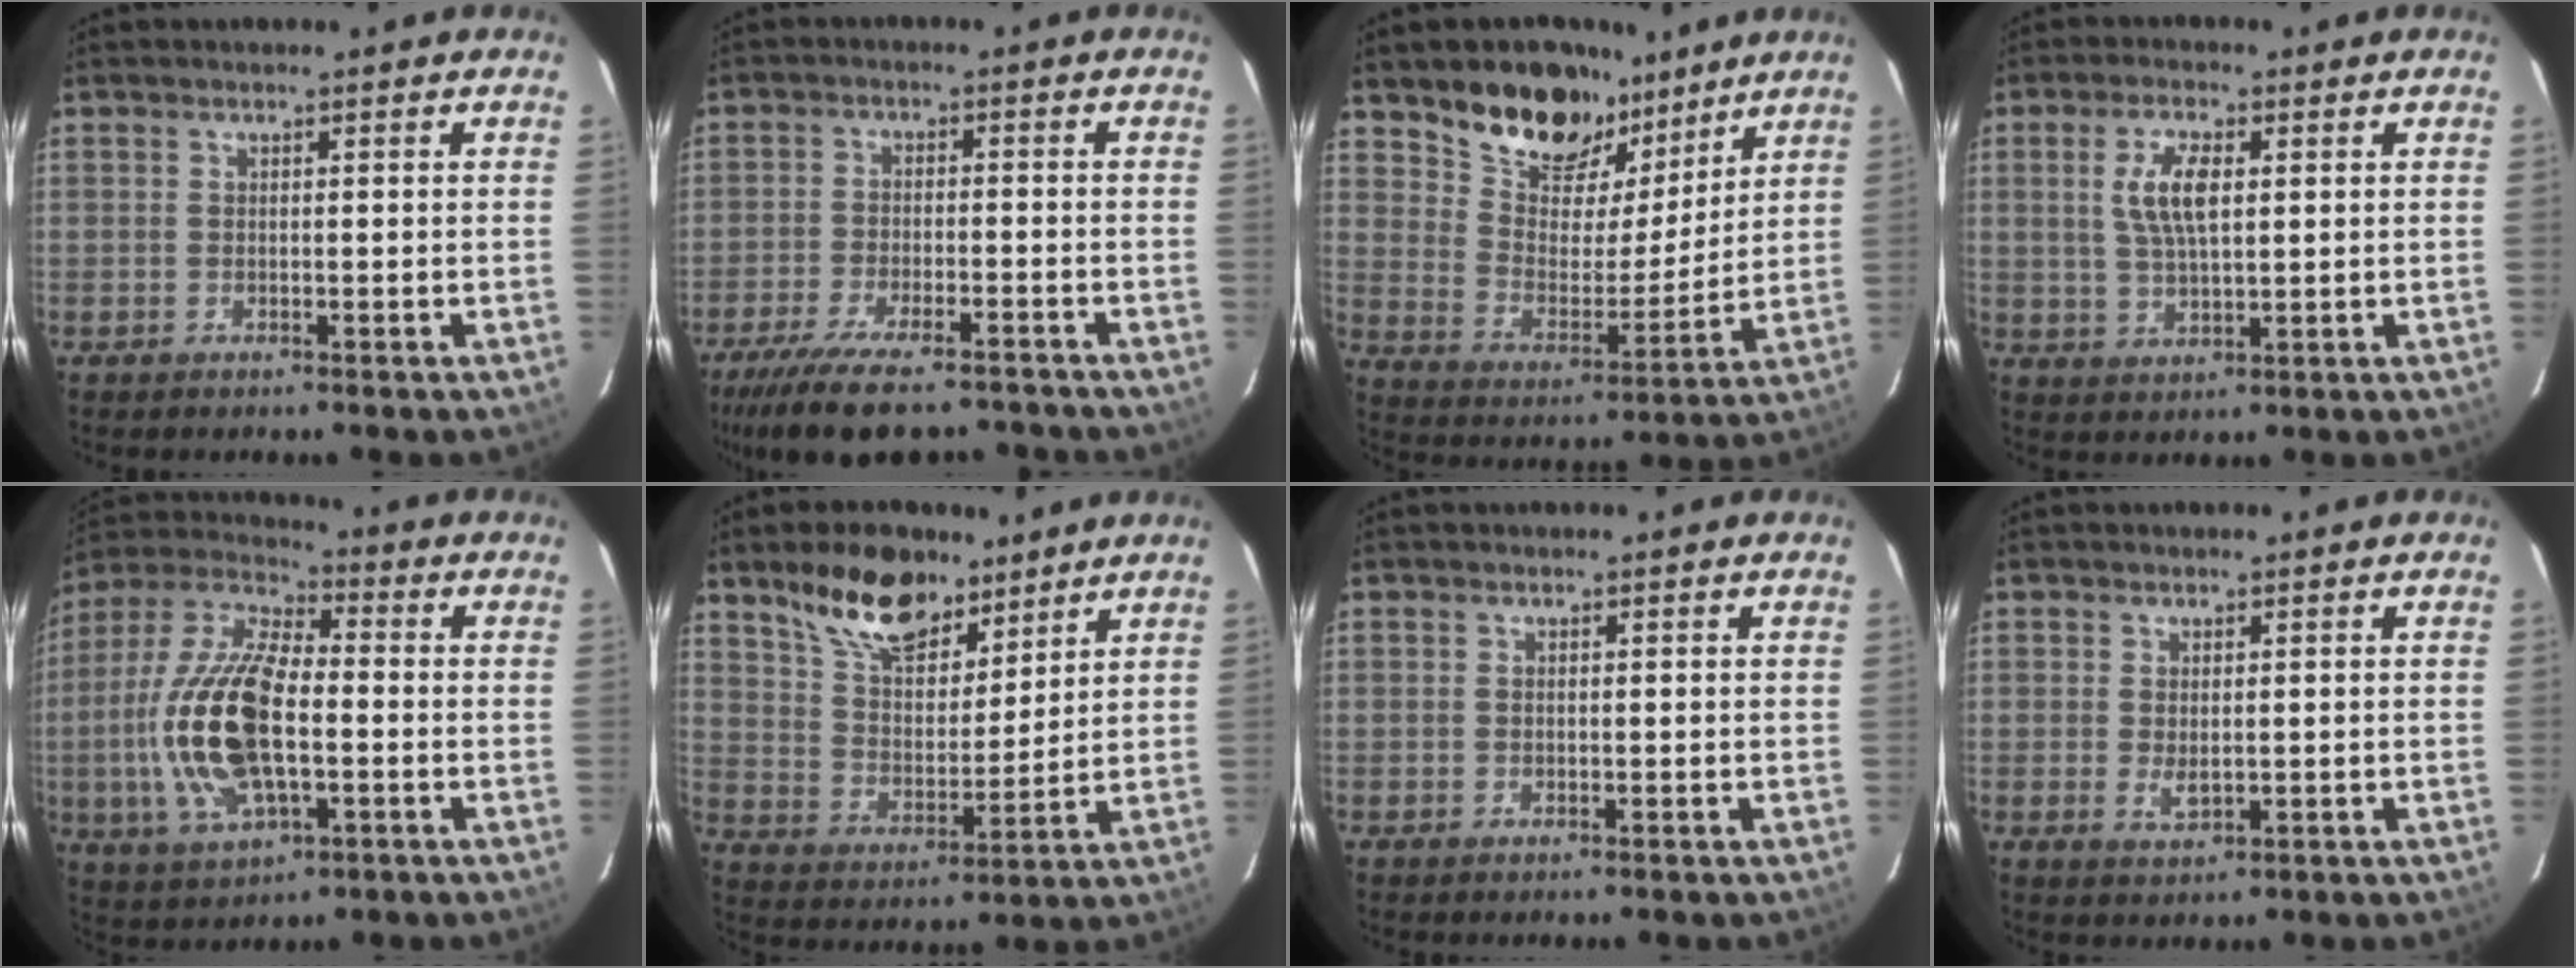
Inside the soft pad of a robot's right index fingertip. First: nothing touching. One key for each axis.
{"total": 16.2, "fx": -13.1, "fy": 4.7, "fz": 8.3, "tx": -0.176, "ty": -0.032, "tz": -0.205}
{"total": 15.9, "fx": 11.4, "fy": 8.8, "fz": 6.8, "tx": -0.137, "ty": 0.010, "tz": 0.205}
{"total": 7.1, "fx": 1.7, "fy": 2.7, "fz": 6.3, "tx": -0.122, "ty": 0.004, "tz": 0.035}
{"total": 19.1, "fx": -2.8, "fy": 8.4, "fz": 16.9, "tx": -0.357, "ty": 0.001, "tz": -0.054}
{"total": 14.2, "fx": 10.0, "fy": 6.8, "fz": 7.6, "tx": -0.136, "ty": 0.015, "tz": 0.181}
{"total": 0.0}
{"total": 2.5, "fx": 0.0, "fy": 1.3, "fz": 2.1, "tx": -0.037, "ty": -0.005, "tz": 0.003}